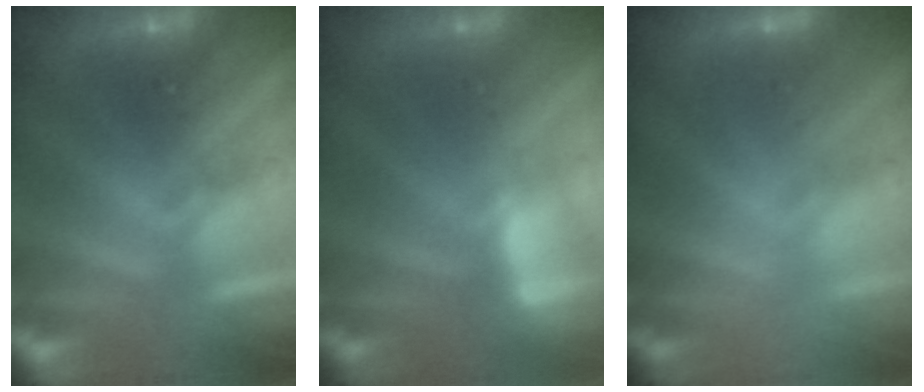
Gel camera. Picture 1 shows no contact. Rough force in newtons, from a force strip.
{"total": 3.0}
{"total": 2.3}